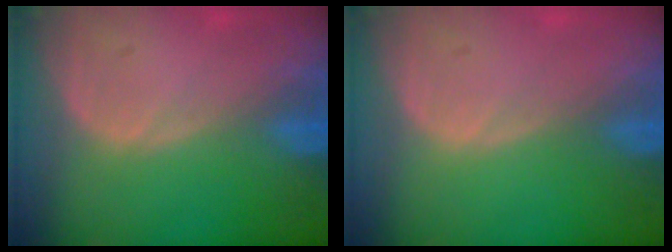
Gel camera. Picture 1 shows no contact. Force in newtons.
{"total": 0.0}